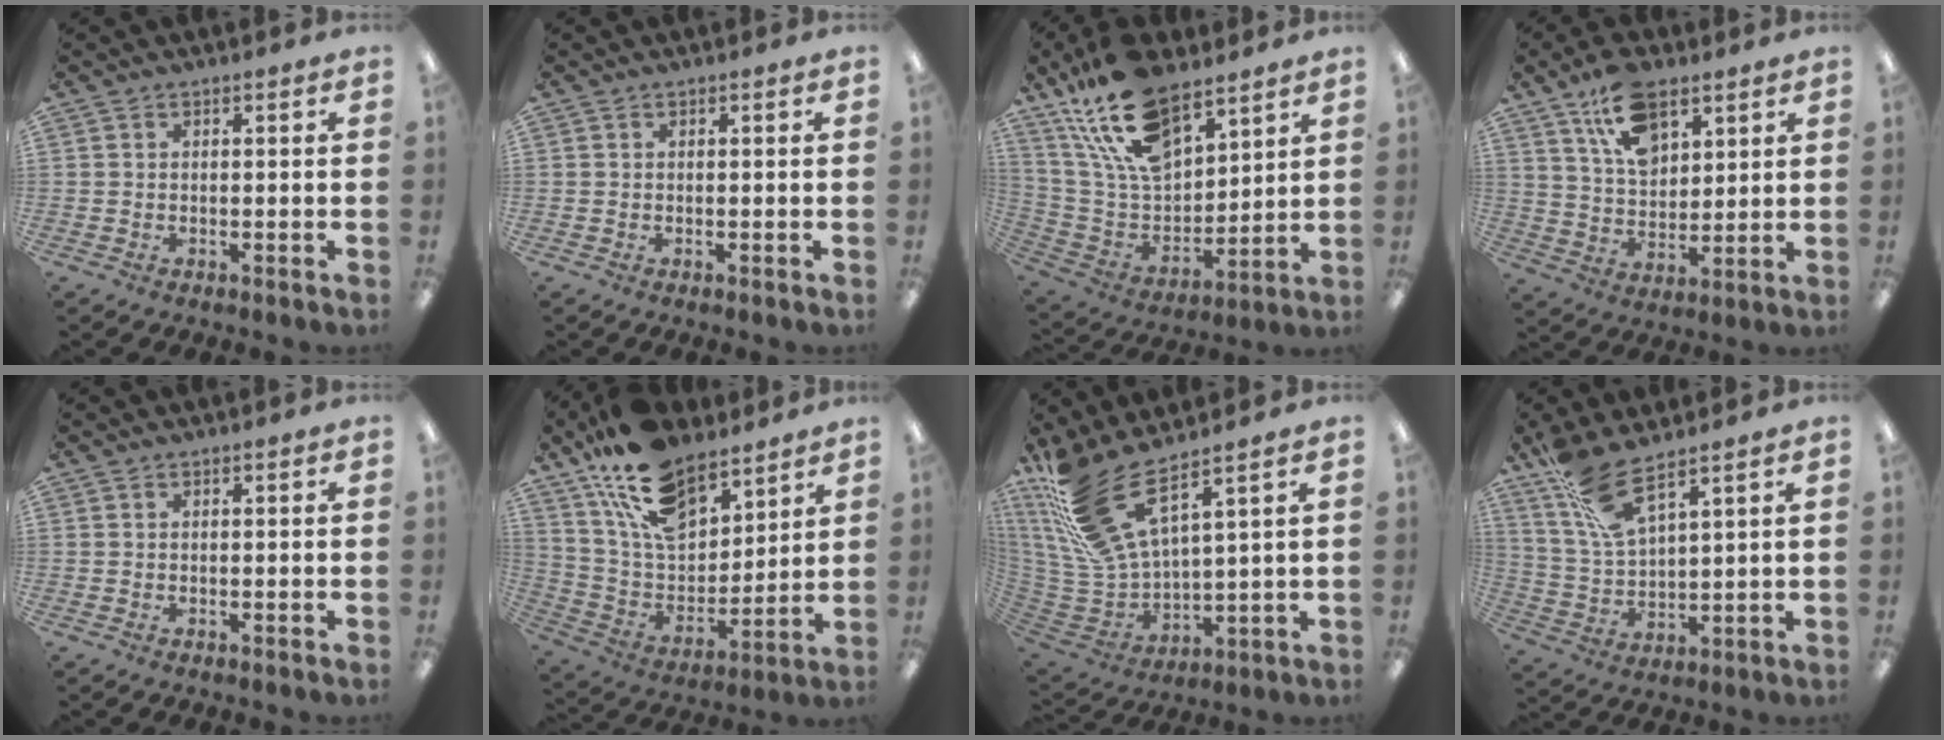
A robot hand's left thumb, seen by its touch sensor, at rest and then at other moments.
{"total": 0.0}
{"total": 21.8, "force": [14.7, 10.3, 12.3], "torque": [-0.255, -0.073, 0.264]}
{"total": 13.5, "force": [8.5, 7.5, 7.4], "torque": [-0.126, -0.029, 0.155]}
{"total": 0.0}
{"total": 19.0, "force": [13.5, 9.4, 9.6], "torque": [-0.188, -0.067, 0.248]}
{"total": 17.6, "force": [11.7, 5.7, 11.8], "torque": [-0.278, -0.075, 0.209]}
{"total": 10.7, "force": [8.3, 2.5, 6.3], "torque": [-0.143, -0.039, 0.156]}